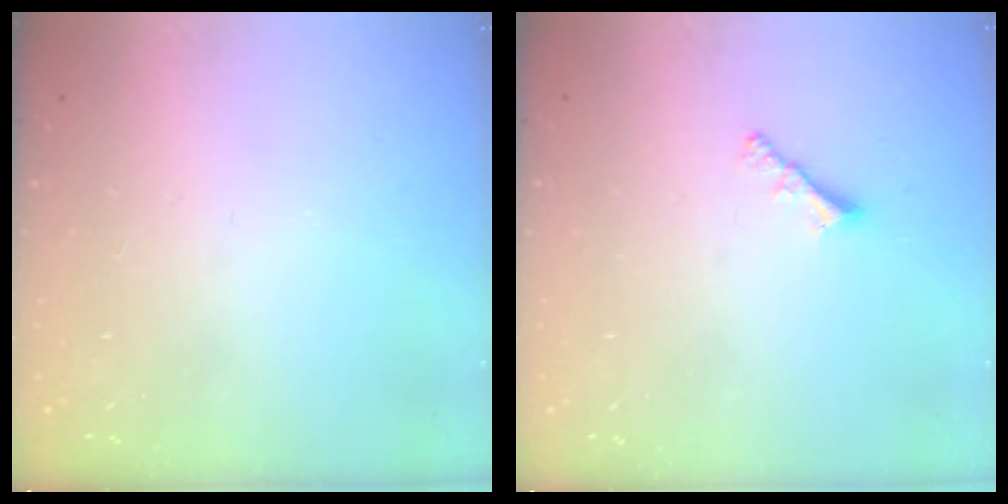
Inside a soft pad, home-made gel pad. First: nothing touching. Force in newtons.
{"total": 1.9, "press": 1.8, "slide": 0.5}